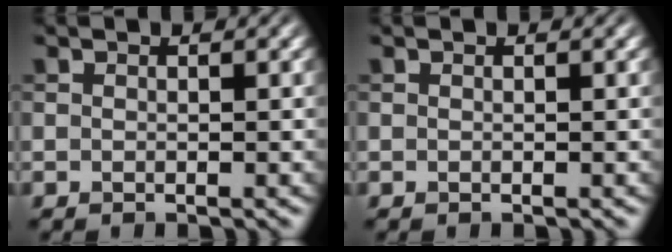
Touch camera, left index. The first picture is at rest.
{"total": 0.0}